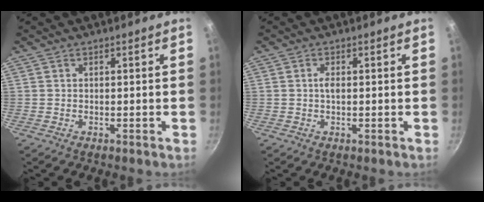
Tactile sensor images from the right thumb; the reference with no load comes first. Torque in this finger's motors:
{"motor_torque": [0.12, 0.33, 0.35, 0.13, 0.00]}